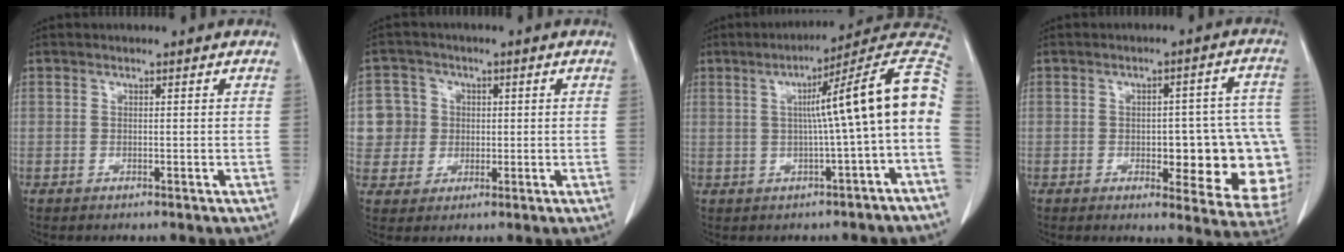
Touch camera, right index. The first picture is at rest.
{"total": 6.4, "force": [0.6, 6.4, 0.4], "torque": [-0.009, 0.021, 0.018]}
{"total": 13.9, "force": [-0.2, -0.5, 13.9], "torque": [-0.181, 0.039, -0.011]}
{"total": 16.5, "force": [-3.1, 5.6, 15.2], "torque": [-0.115, 0.029, -0.017]}